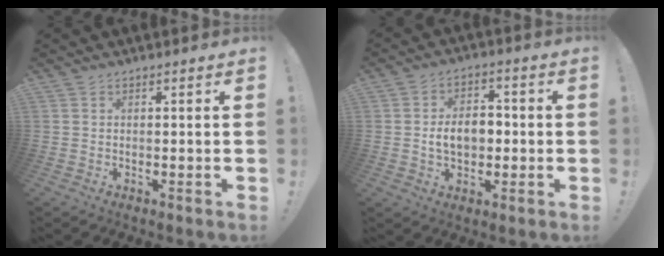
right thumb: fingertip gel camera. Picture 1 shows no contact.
{"total": 8.4, "force": [-0.8, 5.8, 6.1], "torque": [-0.093, 0.013, -0.013]}